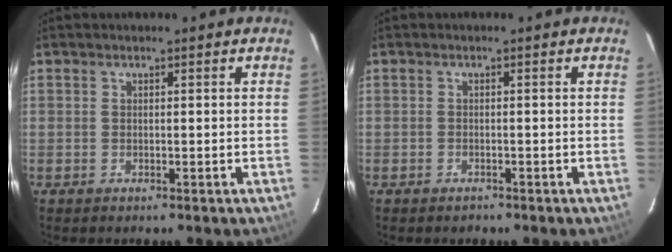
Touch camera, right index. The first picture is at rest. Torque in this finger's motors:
{"motor_torque": [0.04, 0.02, 0.04, 0.01]}